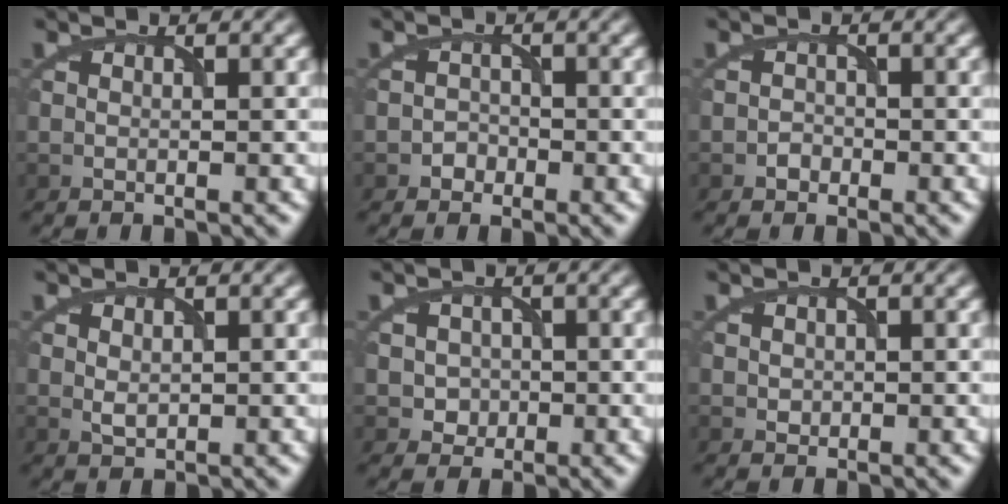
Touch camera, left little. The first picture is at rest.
{"total": 1.2, "force": [-0.7, 1.0, 0.1], "torque": [0.006, 0.004, -0.012]}
{"total": 1.0, "force": [-0.6, 0.8, 0.2], "torque": [0.001, 0.001, -0.011]}
{"total": 1.0, "force": [0.3, 0.7, 0.7], "torque": [-0.019, -0.004, 0.010]}
{"total": 2.1, "force": [-0.2, 2.0, 0.6], "torque": [0.002, 0.000, -0.010]}
{"total": 0.8, "force": [0.1, 0.8, 0.2], "torque": [-0.002, -0.001, 0.003]}